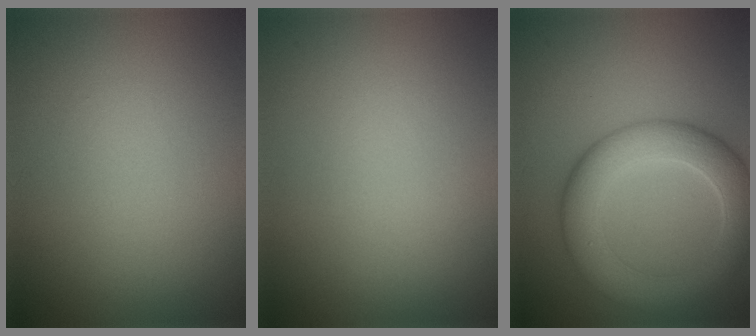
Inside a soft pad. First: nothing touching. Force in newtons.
{"total": 0.0}
{"total": 6.8, "press": 6.8, "slide": 0.5}